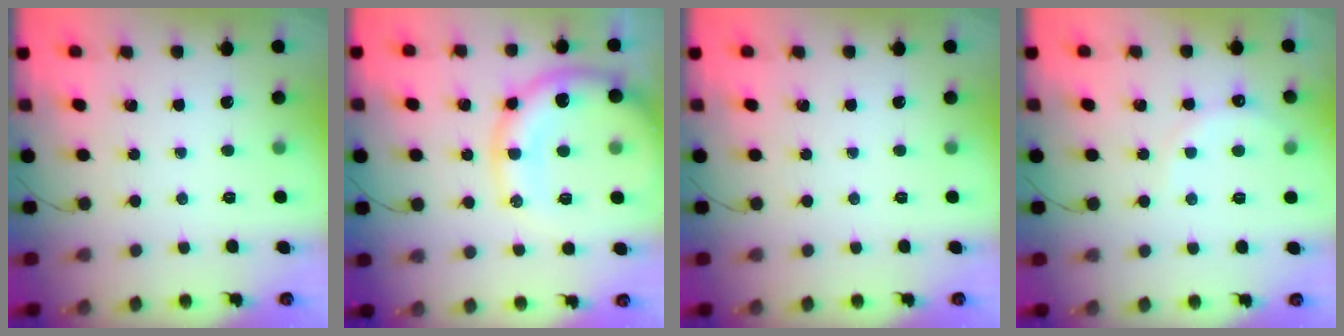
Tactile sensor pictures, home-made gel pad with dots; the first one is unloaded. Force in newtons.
{"total": 17.0, "press": 16.9, "slide": 2.2}
{"total": 0.0}
{"total": 7.2, "press": 7.0, "slide": 1.4}